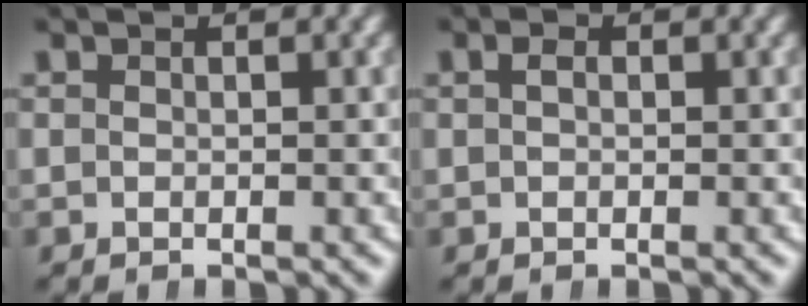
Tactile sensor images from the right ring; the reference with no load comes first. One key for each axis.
{"total": 0.9, "fx": 0.1, "fy": 0.5, "fz": 0.7, "tx": -0.015, "ty": 0.003, "tz": 0.003}